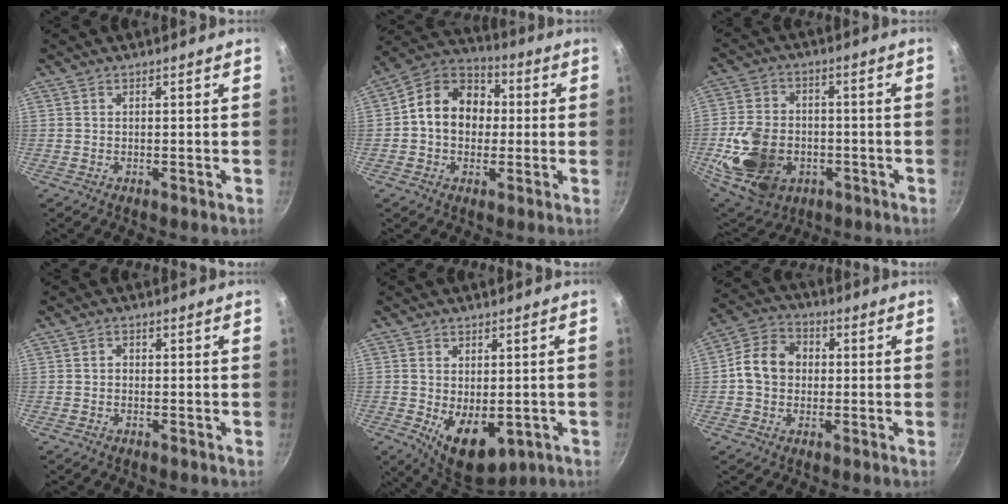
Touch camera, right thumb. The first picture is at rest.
{"total": 13.2, "force": [0.6, 10.6, 7.9], "torque": [-0.088, 0.030, -0.012]}
{"total": 15.7, "force": [-3.9, 11.8, 9.6], "torque": [-0.169, 0.017, -0.057]}
{"total": 1.3, "force": [-0.2, 1.1, 0.7], "torque": [-0.015, 0.006, -0.008]}
{"total": 10.7, "force": [-2.2, 6.5, 8.1], "torque": [-0.102, -0.015, -0.016]}
{"total": 9.6, "force": [0.2, 7.8, 5.5], "torque": [-0.071, 0.020, -0.017]}